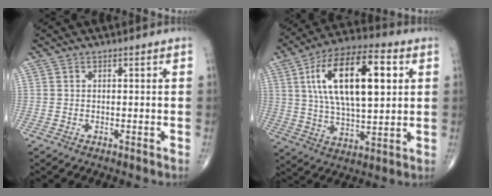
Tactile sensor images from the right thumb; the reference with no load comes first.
{"total": 21.5, "force": [5.6, 9.1, 18.6], "torque": [-0.312, 0.003, 0.089]}